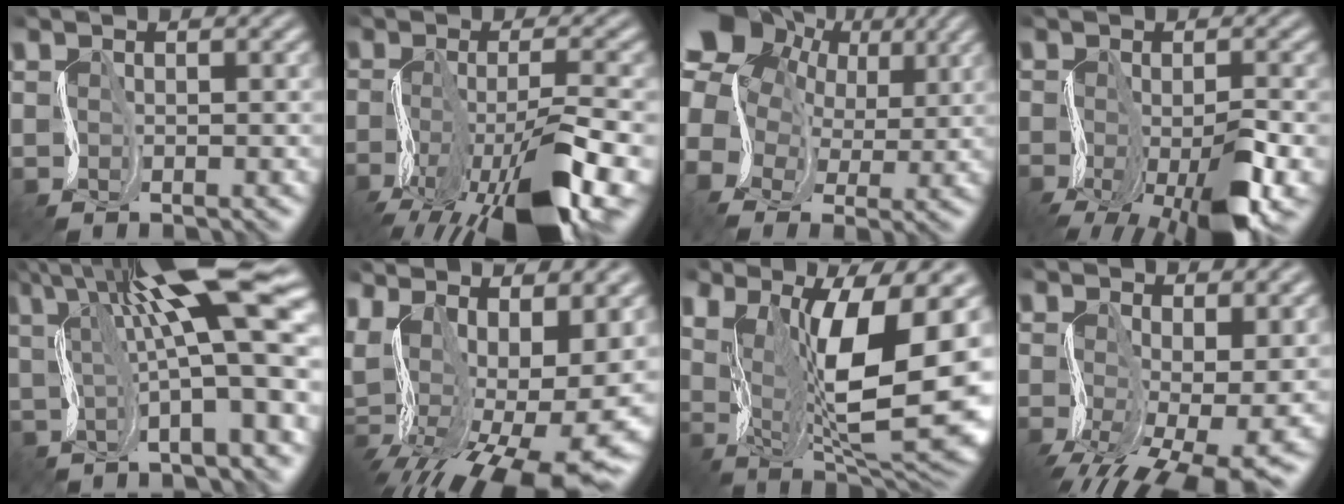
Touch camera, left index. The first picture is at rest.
{"total": 9.7, "force": [-5.2, 2.3, 7.8], "torque": [-0.139, -0.002, -0.092]}
{"total": 12.7, "force": [4.6, 9.4, 7.3], "torque": [-0.172, 0.036, 0.070]}
{"total": 8.2, "force": [-3.9, 2.6, 6.8], "torque": [-0.120, -0.010, -0.065]}
{"total": 14.4, "force": [4.6, 2.4, 13.4], "torque": [-0.200, 0.024, 0.075]}
{"total": 16.4, "force": [-0.4, 6.9, 14.9], "torque": [-0.212, -0.019, 0.042]}
{"total": 13.7, "force": [1.1, 5.1, 12.6], "torque": [-0.198, -0.009, 0.022]}
{"total": 8.9, "force": [-2.9, 3.3, 7.7], "torque": [-0.124, -0.023, -0.046]}